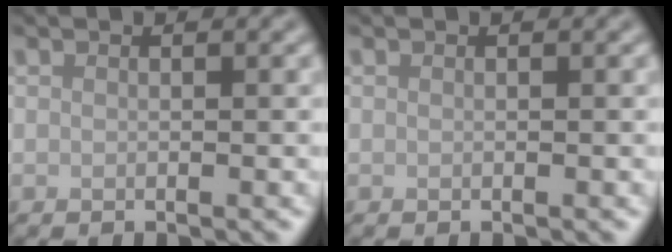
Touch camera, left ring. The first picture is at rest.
{"total": 0.0}